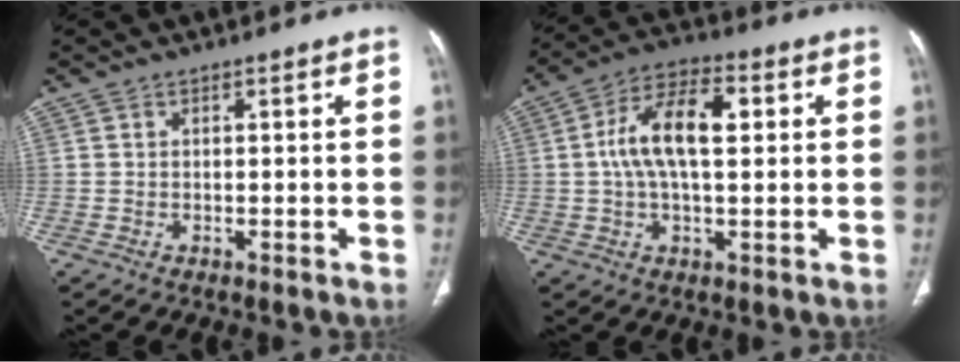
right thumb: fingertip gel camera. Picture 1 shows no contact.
{"total": 12.1, "force": [1.8, 5.8, 10.4], "torque": [-0.193, 0.024, 0.026]}